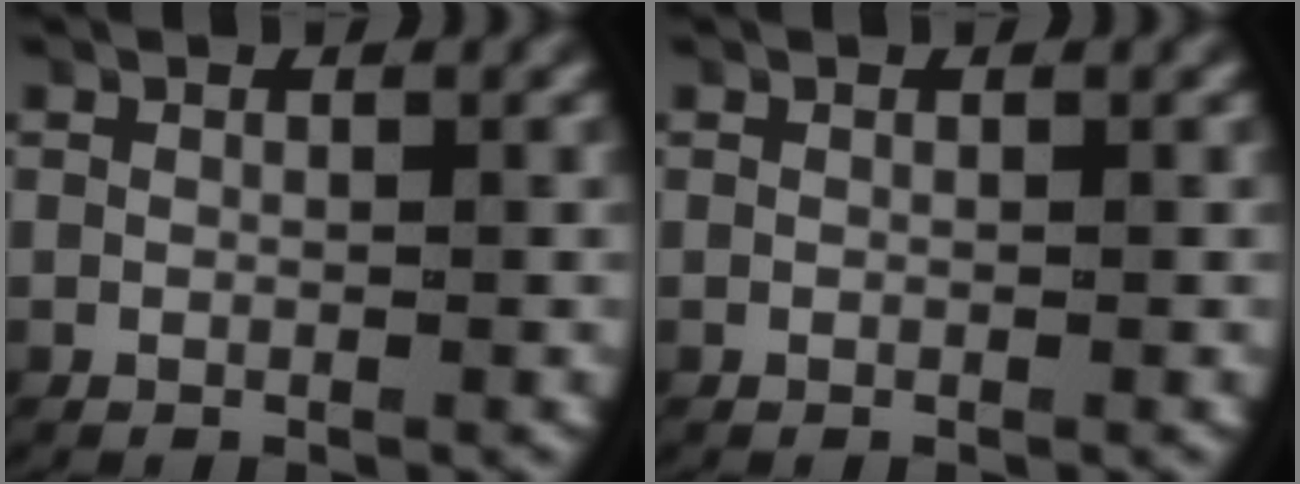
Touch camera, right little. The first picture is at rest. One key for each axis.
{"total": 0.0}